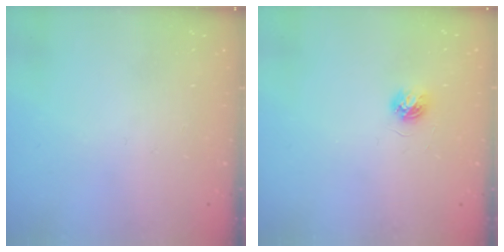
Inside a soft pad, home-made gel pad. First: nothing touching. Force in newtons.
{"total": 4.6, "press": 4.6, "slide": 0.5}